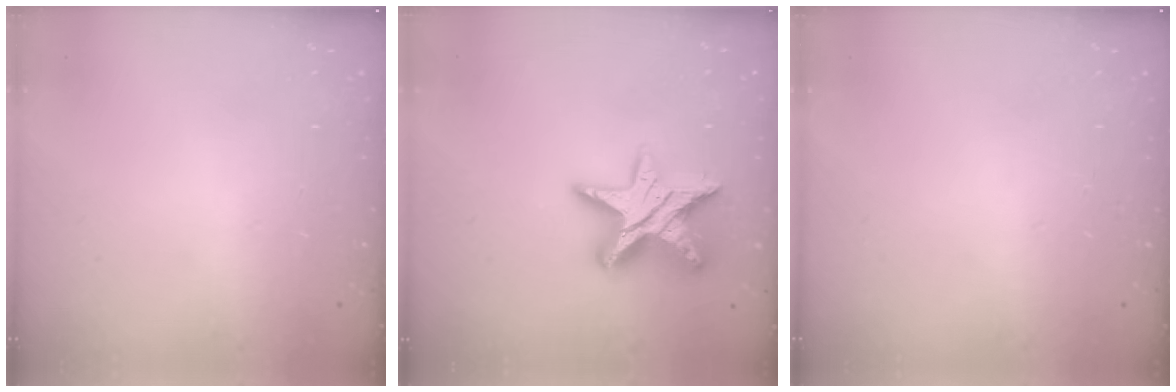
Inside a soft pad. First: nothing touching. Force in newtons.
{"total": 16.4, "press": 16.4, "slide": 1.0}
{"total": 0.0}